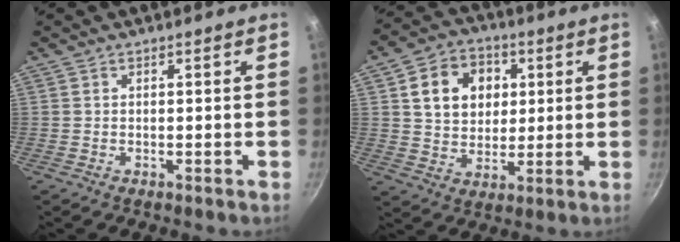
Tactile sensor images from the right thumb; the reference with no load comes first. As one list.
[{"total": 12.6, "force": [3.3, 10.1, 6.7], "torque": [-0.082, 0.003, 0.053]}]